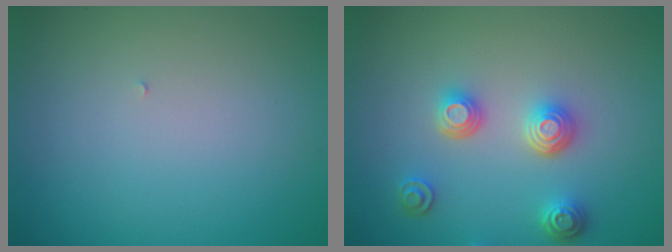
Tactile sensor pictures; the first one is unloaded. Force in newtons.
{"total": 3.5, "press": 3.1, "slide": 1.8}